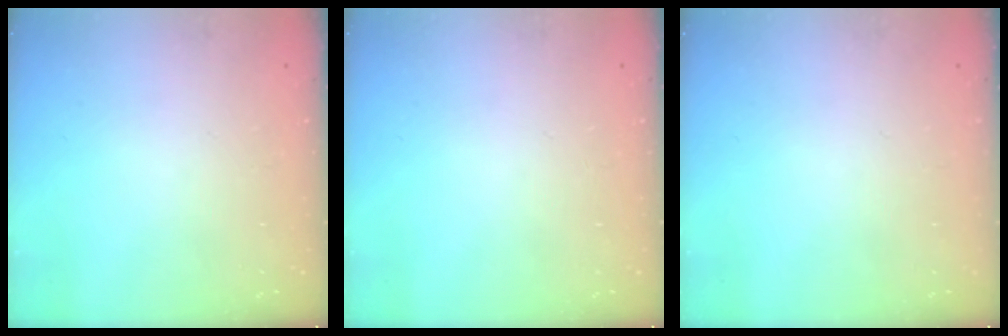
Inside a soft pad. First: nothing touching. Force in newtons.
{"total": 0.0}
{"total": 0.0}